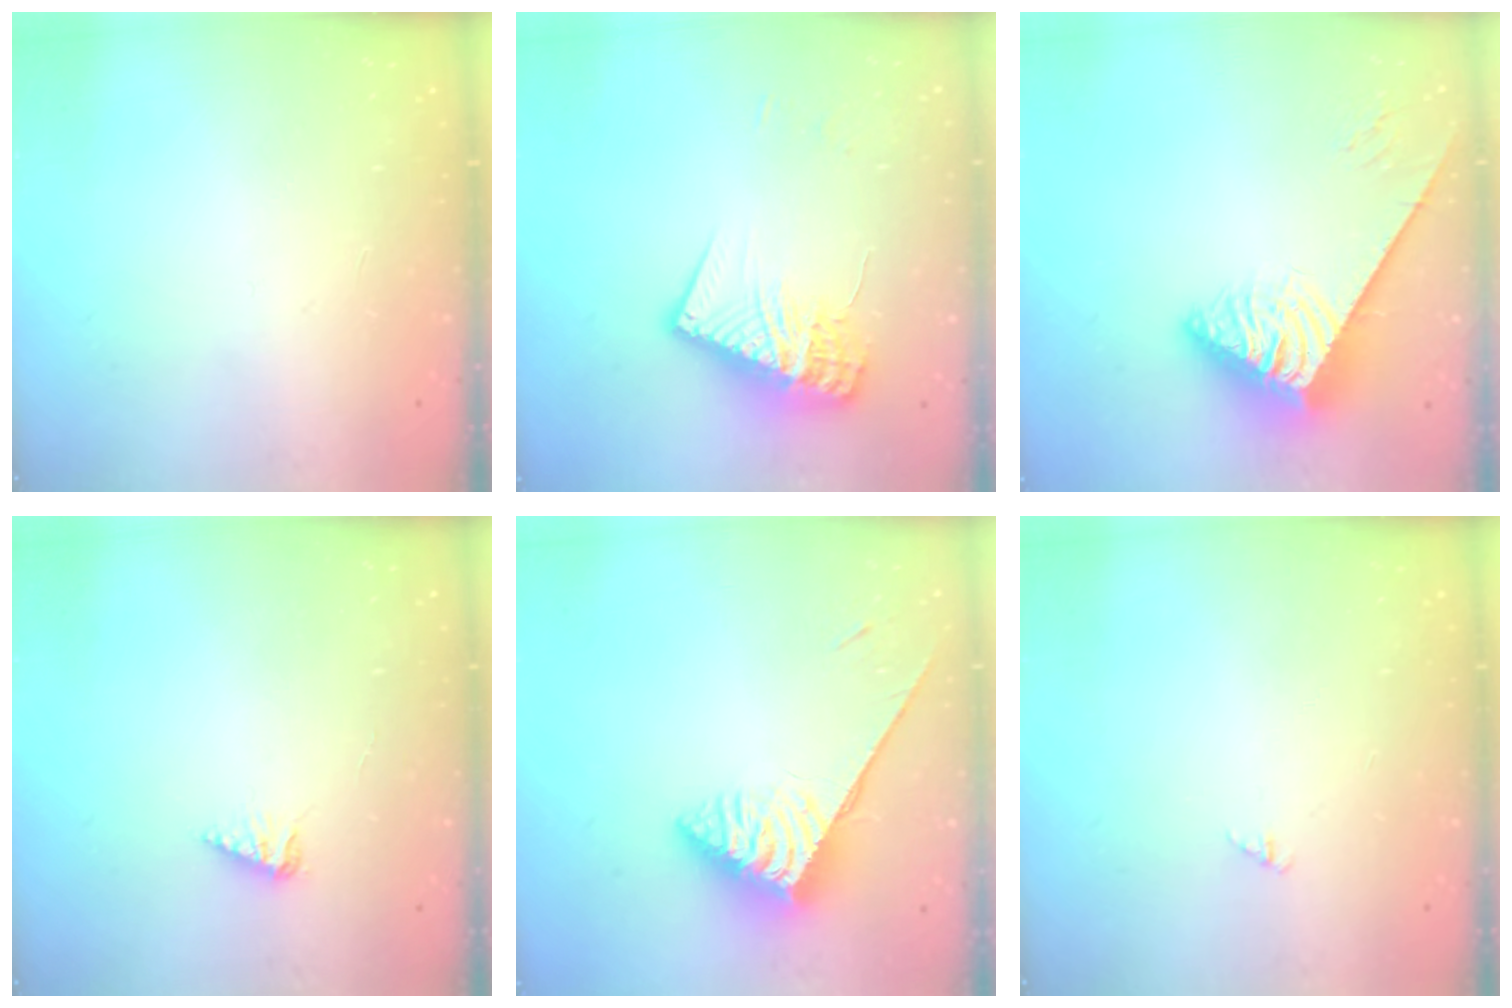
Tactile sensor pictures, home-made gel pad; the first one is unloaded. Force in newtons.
{"total": 14.7, "press": 14.6, "slide": 1.7}
{"total": 5.1, "press": 5.1, "slide": 0.8}
{"total": 3.7, "press": 3.7, "slide": 0.3}
{"total": 4.9, "press": 4.9, "slide": 0.8}
{"total": 1.3, "press": 1.2, "slide": 0.3}